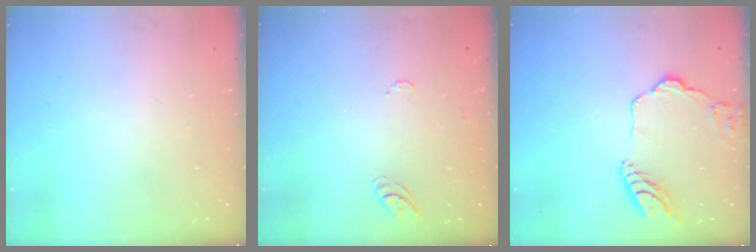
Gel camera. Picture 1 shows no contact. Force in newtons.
{"total": 6.3, "press": 6.3, "slide": 0.6}
{"total": 13.1, "press": 13.0, "slide": 1.4}